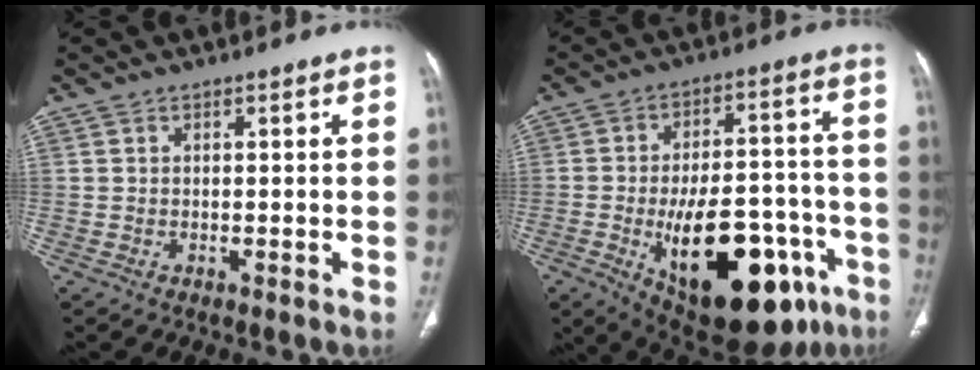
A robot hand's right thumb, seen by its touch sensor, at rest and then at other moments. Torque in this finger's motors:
{"motor_torque": [2.50, 2.50, 2.19, -0.58, 0.57]}